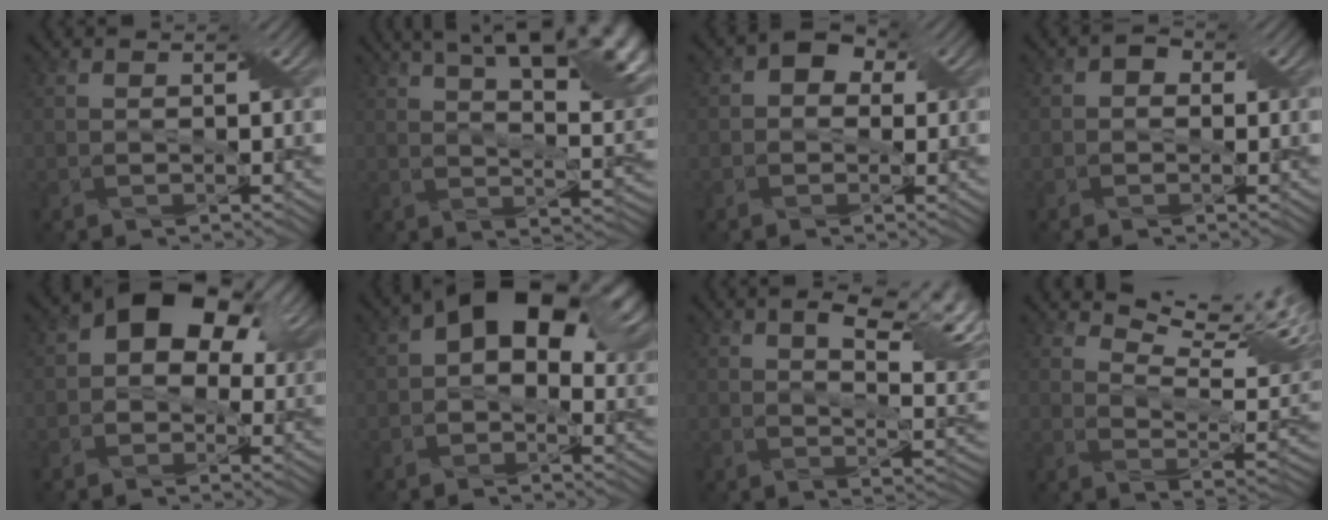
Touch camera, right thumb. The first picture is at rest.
{"total": 16.0, "force": [8.1, 6.1, 12.3], "torque": [-0.183, 0.019, 0.119]}
{"total": 4.0, "force": [0.9, 3.3, 2.0], "torque": [-0.028, 0.012, -0.006]}
{"total": 1.9, "force": [0.0, 1.8, 0.8], "torque": [-0.007, 0.002, -0.009]}
{"total": 10.4, "force": [3.1, 7.2, 6.7], "torque": [-0.104, 0.018, 0.039]}
{"total": 12.6, "force": [3.7, 7.4, 9.4], "torque": [-0.143, 0.005, 0.054]}
{"total": 11.0, "force": [4.8, 4.7, 8.7], "torque": [-0.130, 0.001, 0.070]}
{"total": 12.1, "force": [8.7, 3.4, 7.7], "torque": [-0.141, 0.001, 0.134]}